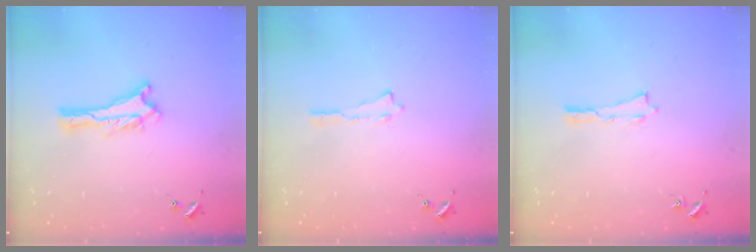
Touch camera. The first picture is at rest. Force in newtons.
{"total": 0.0}
{"total": 0.0}